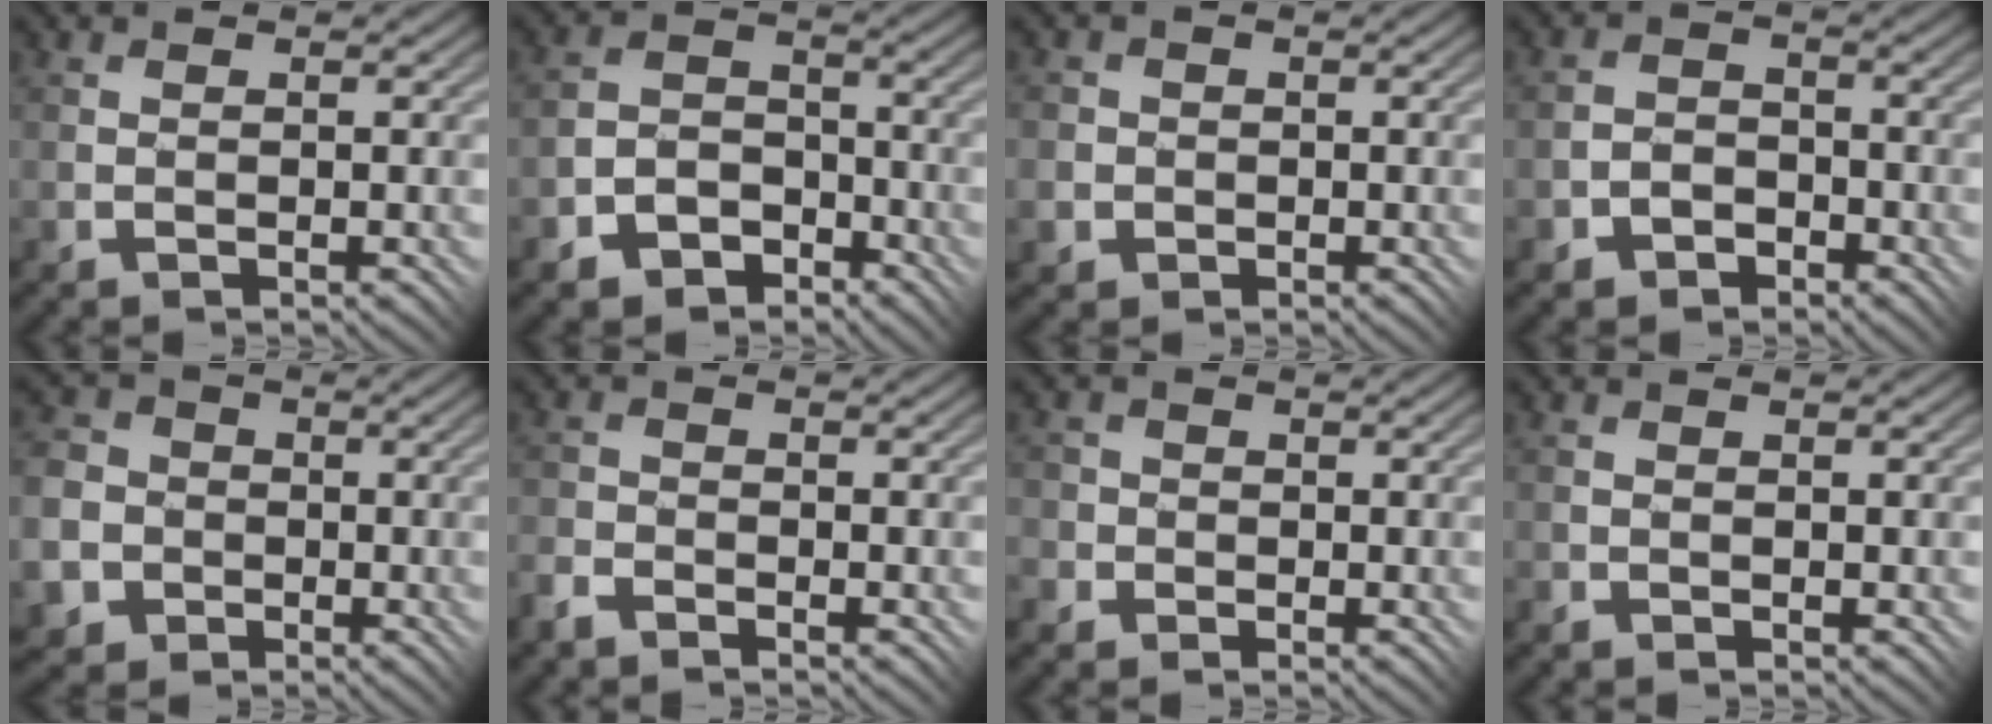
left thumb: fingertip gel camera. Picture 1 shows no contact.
{"total": 5.6, "force": [-3.8, 3.6, 2.0], "torque": [-0.044, -0.001, -0.073]}
{"total": 4.3, "force": [-0.6, 4.2, 0.4], "torque": [-0.023, 0.008, -0.039]}
{"total": 2.7, "force": [-1.9, 1.8, 0.7], "torque": [-0.008, 0.005, -0.041]}
{"total": 11.2, "force": [-3.7, 10.3, 2.5], "torque": [-0.116, -0.042, -0.078]}
{"total": 2.7, "force": [-2.2, 1.3, 0.8], "torque": [-0.024, 0.002, -0.053]}
{"total": 4.3, "force": [-1.0, 4.2, 0.0], "torque": [-0.009, 0.014, -0.051]}
{"total": 0.5, "force": [-0.4, 0.2, -0.2], "torque": [0.004, -0.002, -0.011]}